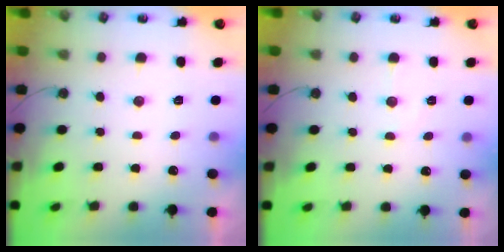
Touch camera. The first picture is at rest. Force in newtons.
{"total": 6.4, "press": 6.3, "slide": 1.0}